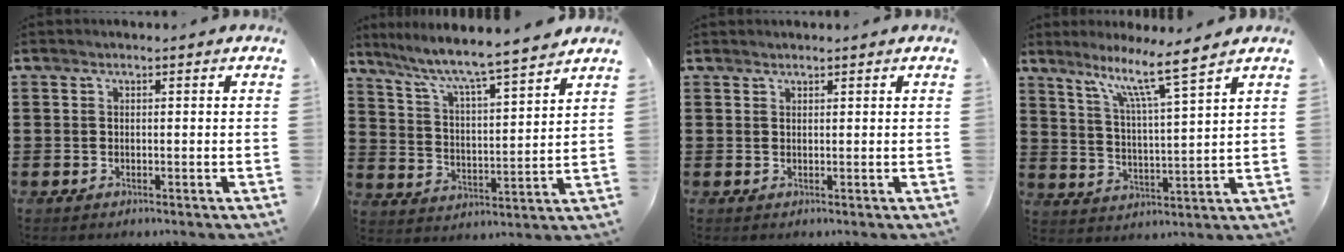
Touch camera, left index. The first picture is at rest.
{"total": 6.3, "force": [5.6, -0.2, 2.8], "torque": [-0.078, -0.041, 0.089]}
{"total": 0.9, "force": [0.9, 0.2, -0.1], "torque": [-0.001, 0.000, 0.018]}
{"total": 8.0, "force": [6.2, -0.5, 5.1], "torque": [-0.110, -0.037, 0.102]}